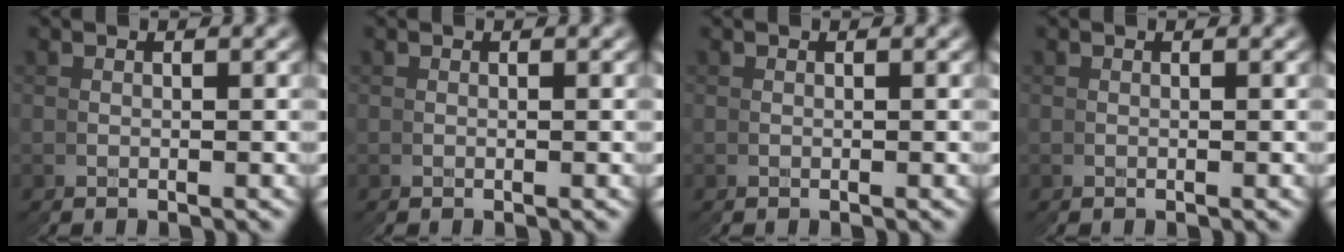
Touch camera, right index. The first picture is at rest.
{"total": 0.0}
{"total": 0.0}
{"total": 0.0}